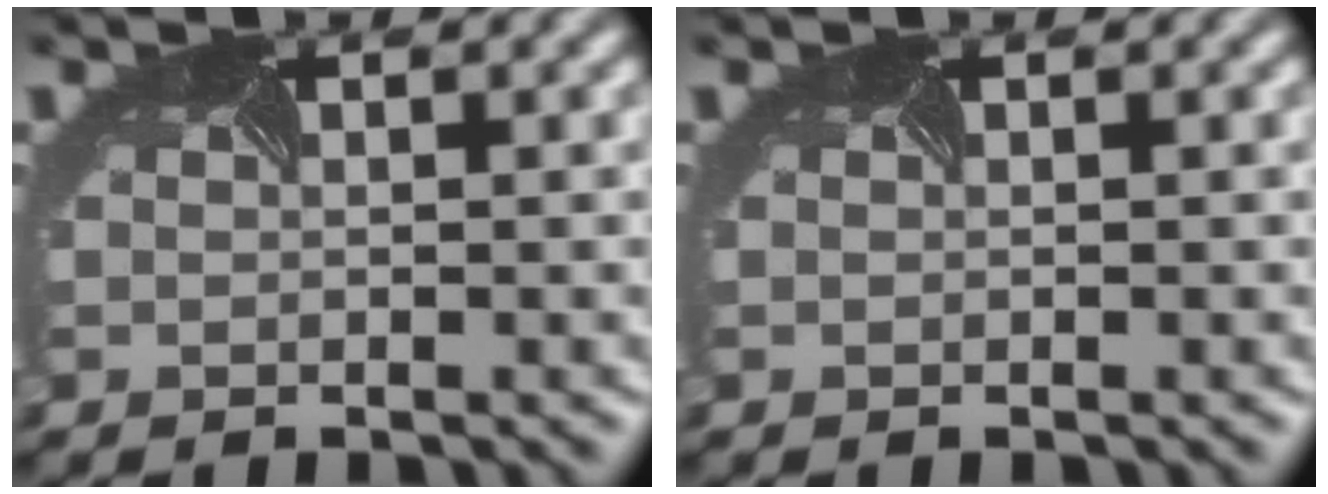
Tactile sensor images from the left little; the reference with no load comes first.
{"total": 0.0}